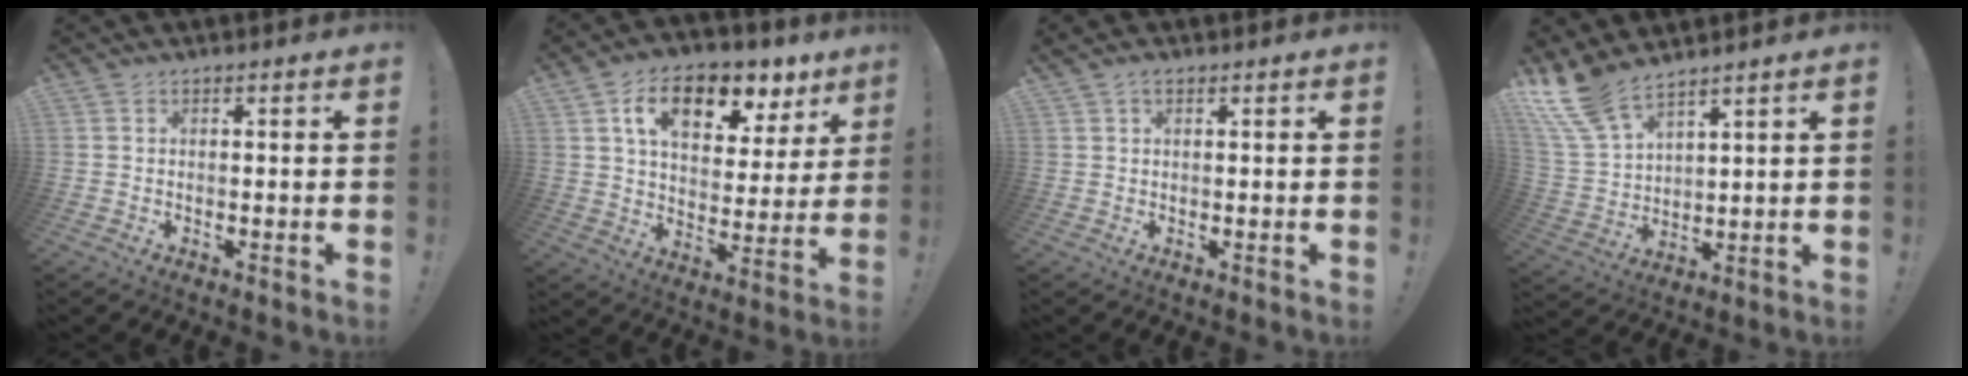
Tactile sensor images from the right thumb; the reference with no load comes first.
{"total": 15.6, "force": [8.7, 8.4, 9.8], "torque": [-0.147, -0.042, 0.147]}
{"total": 1.8, "force": [1.2, 0.8, 1.2], "torque": [-0.015, -0.002, 0.020]}
{"total": 10.9, "force": [9.0, 3.6, 4.8], "torque": [-0.107, -0.049, 0.174]}